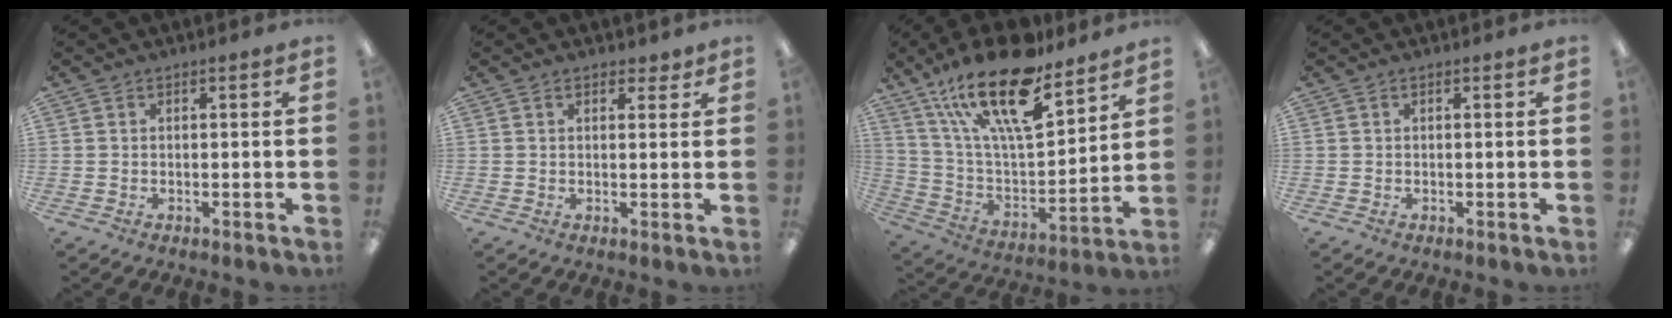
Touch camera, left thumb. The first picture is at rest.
{"total": 2.4, "force": [1.5, 1.4, 1.2], "torque": [-0.008, -0.006, 0.025]}
{"total": 24.0, "force": [16.3, 7.9, 15.7], "torque": [-0.289, -0.102, 0.277]}
{"total": 0.0}